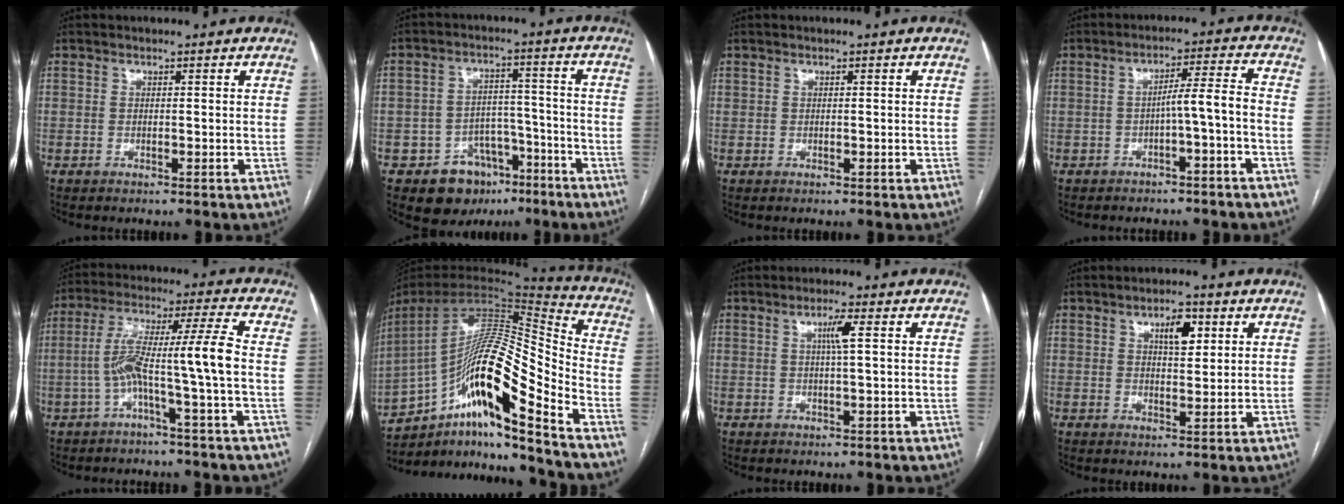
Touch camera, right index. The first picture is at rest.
{"total": 9.2, "force": [-5.4, 6.8, 3.1], "torque": [-0.034, 0.029, -0.071]}
{"total": 0.0}
{"total": 6.2, "force": [-2.3, -0.5, 5.7], "torque": [-0.083, 0.025, -0.032]}
{"total": 10.1, "force": [-2.0, -1.3, 9.8], "torque": [-0.184, 0.037, -0.034]}
{"total": 21.6, "force": [-11.9, 1.3, 18.0], "torque": [-0.308, 0.020, -0.204]}
{"total": 3.0, "force": [0.8, -0.1, 2.9], "torque": [-0.052, 0.001, 0.012]}
{"total": 4.8, "force": [2.1, 1.8, 3.8], "torque": [-0.064, 0.006, 0.034]}